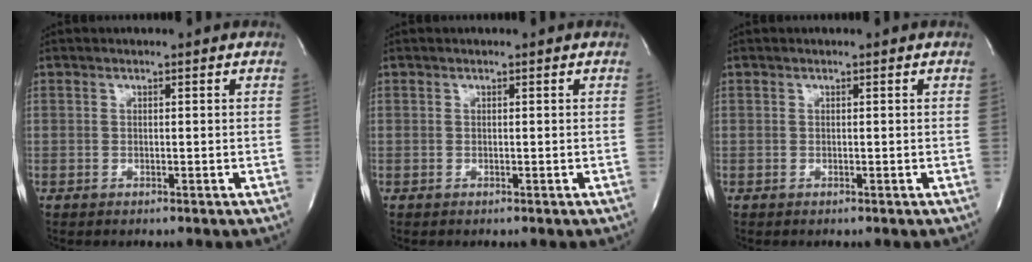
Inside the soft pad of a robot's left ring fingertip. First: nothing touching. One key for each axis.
{"total": 0.0}
{"total": 0.0}